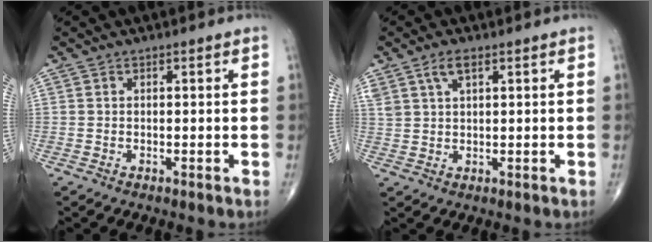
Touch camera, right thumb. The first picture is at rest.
{"total": 4.2, "force": [2.3, 1.8, 3.0], "torque": [-0.061, 0.002, 0.051]}